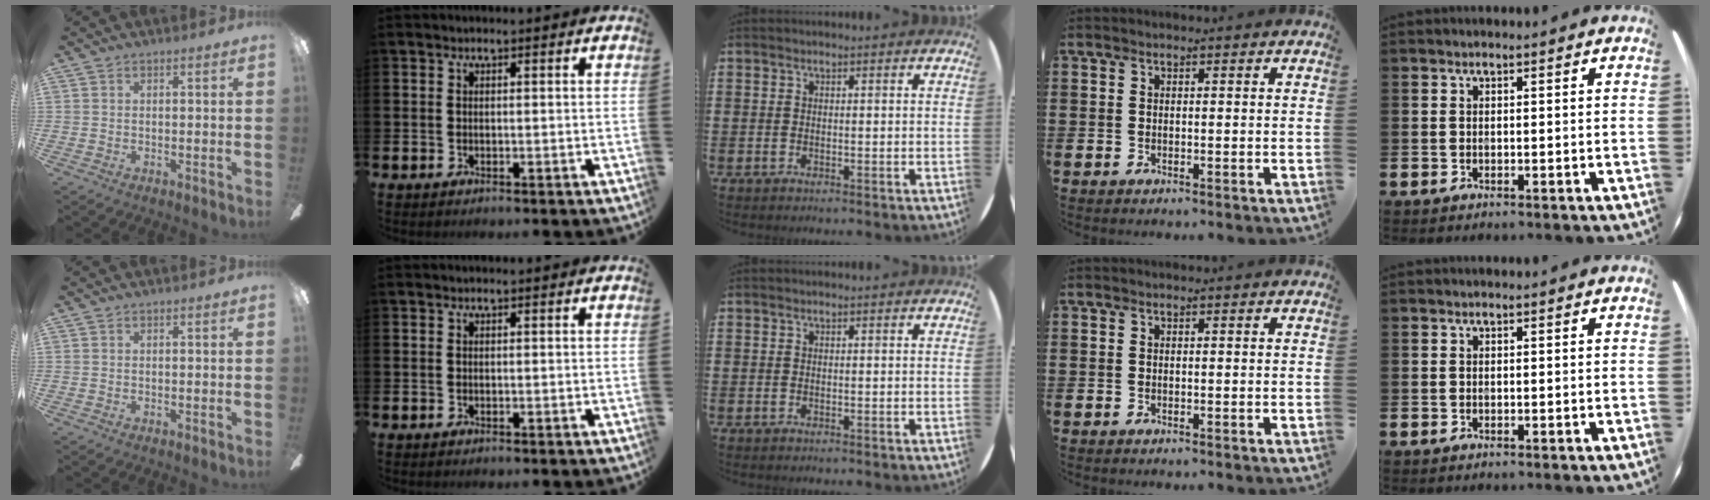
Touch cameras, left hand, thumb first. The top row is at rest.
{}